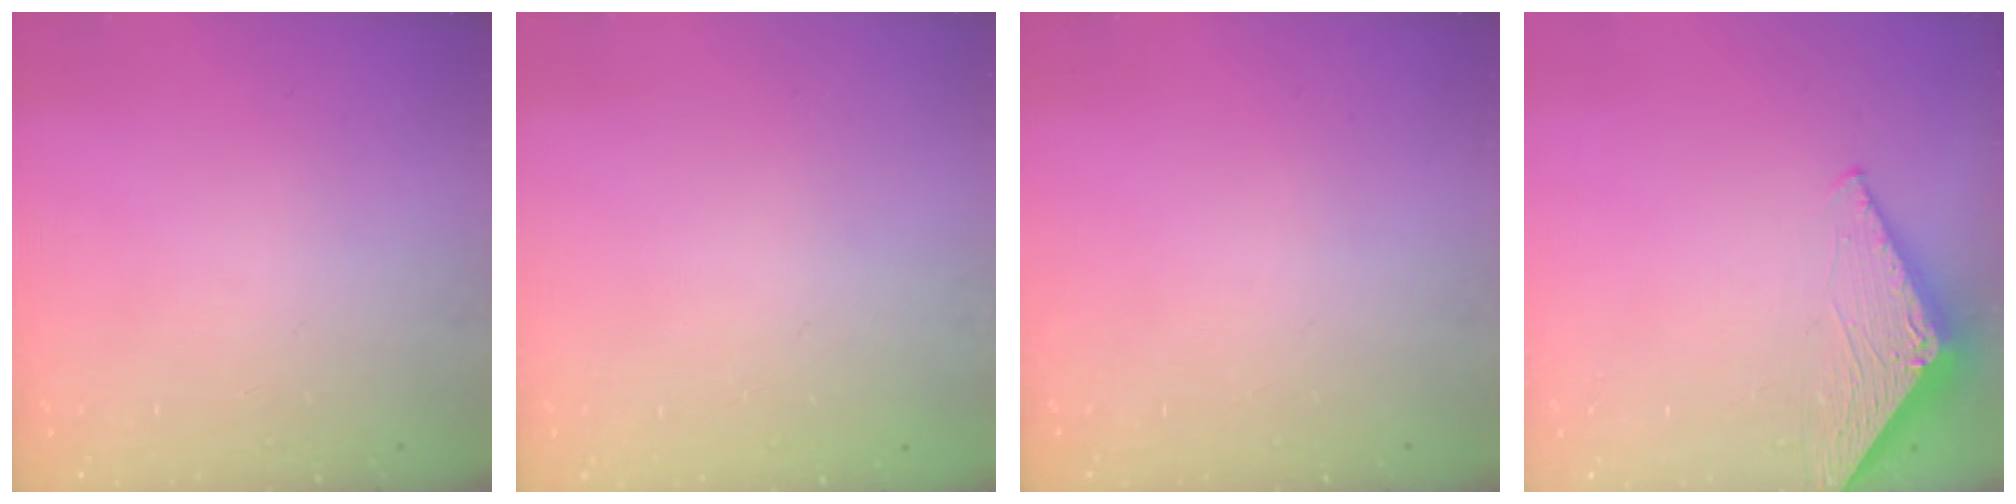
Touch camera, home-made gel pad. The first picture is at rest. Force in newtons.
{"total": 0.0}
{"total": 0.0}
{"total": 2.9, "press": 2.9, "slide": 0.3}